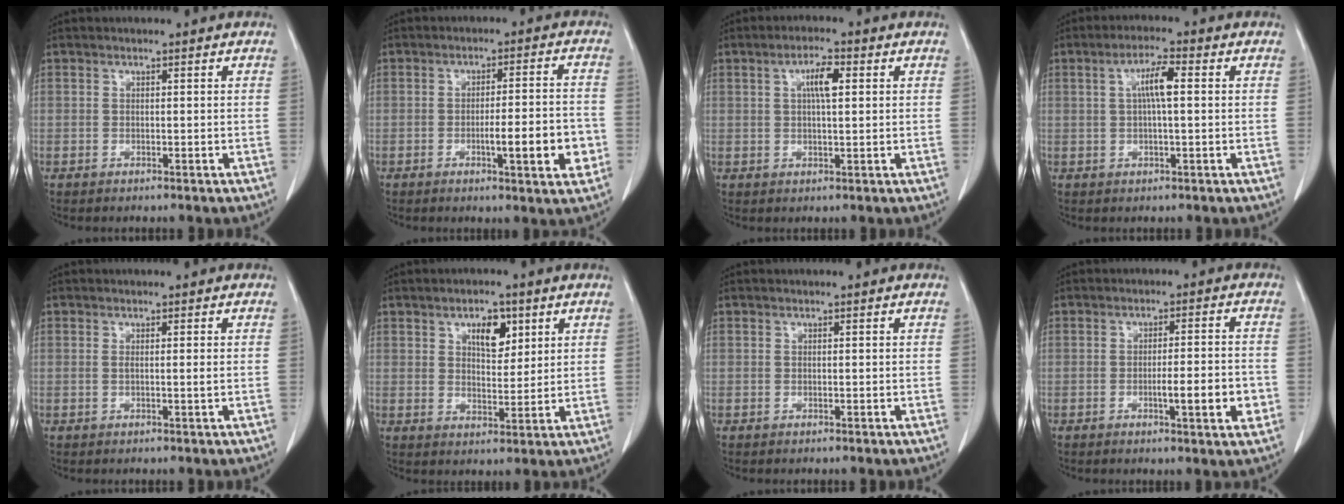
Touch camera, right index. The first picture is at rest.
{"total": 8.5, "force": [-2.6, 1.0, 8.1], "torque": [-0.114, 0.003, -0.033]}
{"total": 4.3, "force": [1.2, 0.9, 4.0], "torque": [-0.073, 0.005, 0.019]}
{"total": 4.7, "force": [0.8, 0.5, 4.6], "torque": [-0.087, 0.009, 0.011]}
{"total": 0.9, "force": [0.1, -0.2, 0.9], "torque": [-0.019, -0.002, 0.000]}
{"total": 5.5, "force": [2.7, 2.6, 4.1], "torque": [-0.066, 0.001, 0.045]}
{"total": 0.0}
{"total": 6.6, "force": [-2.0, 0.7, 6.3], "torque": [-0.090, -0.001, -0.024]}